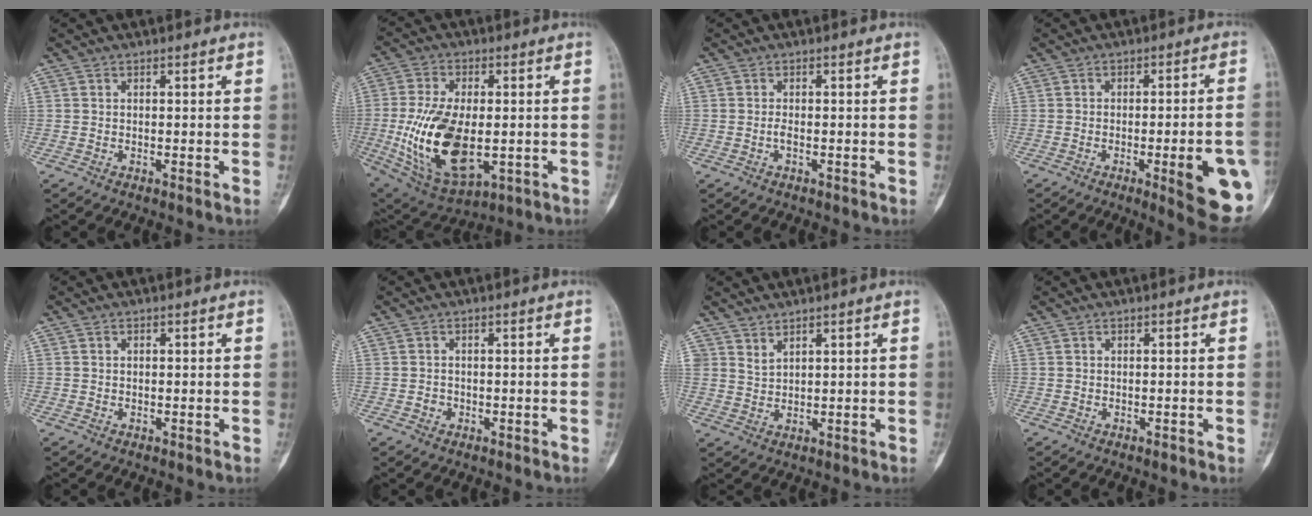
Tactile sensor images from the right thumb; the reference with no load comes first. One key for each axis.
{"total": 18.5, "fx": -2.4, "fy": 10.0, "fz": 15.4, "tx": -0.288, "ty": -0.004, "tz": -0.023}
{"total": 1.0, "fx": -0.5, "fy": 0.6, "fz": 0.7, "tx": -0.012, "ty": 0.002, "tz": -0.011}
{"total": 14.2, "fx": -4.6, "fy": 3.0, "fz": 13.1, "tx": -0.127, "ty": 0.011, "tz": -0.050}
{"total": 0.6, "fx": -0.1, "fy": 0.6, "fz": 0.0, "tx": 0.010, "ty": 0.005, "tz": -0.004}
{"total": 1.6, "fx": -0.6, "fy": 1.4, "fz": 0.4, "tx": 0.006, "ty": 0.007, "tz": -0.013}
{"total": 2.1, "fx": 1.8, "fy": 1.0, "fz": 0.5, "tx": 0.008, "ty": -0.017, "tz": 0.035}
{"total": 0.7, "fx": -0.4, "fy": 0.4, "fz": 0.3, "tx": 0.002, "ty": 0.001, "tz": -0.007}